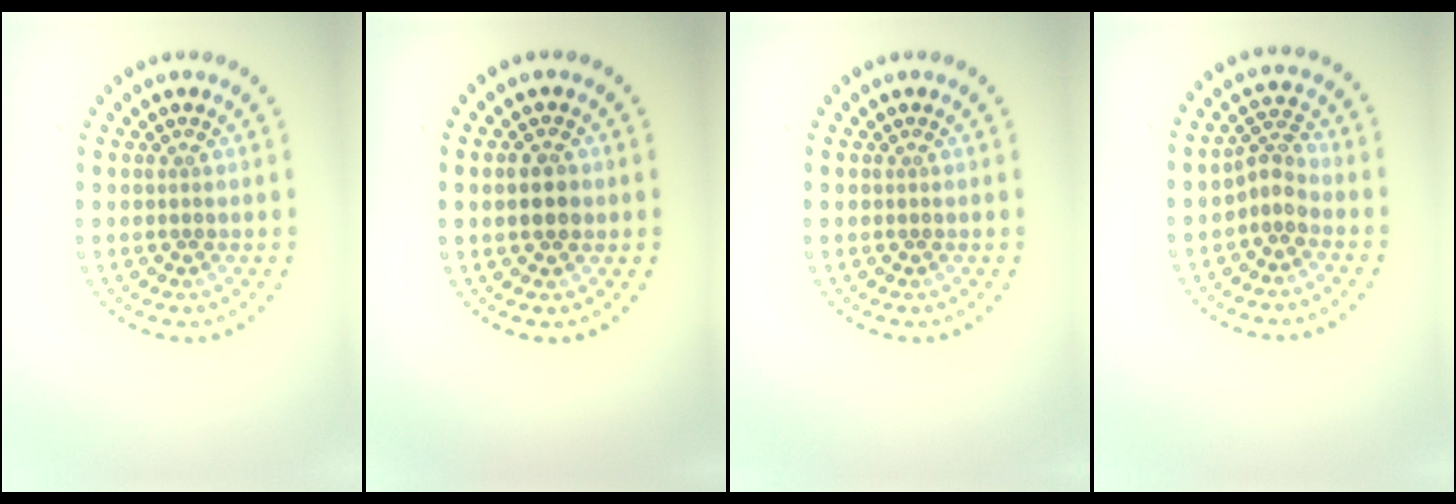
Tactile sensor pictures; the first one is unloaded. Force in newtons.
{"total": 2.4, "press": 2.4, "slide": 0.1}
{"total": 0.0}
{"total": 2.0, "press": 1.4, "slide": 1.4}